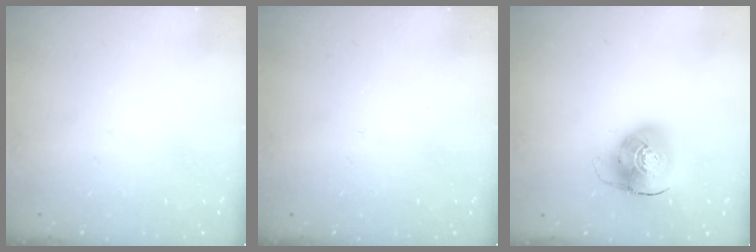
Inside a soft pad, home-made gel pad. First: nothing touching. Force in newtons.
{"total": 0.0}
{"total": 10.8, "press": 10.6, "slide": 1.8}